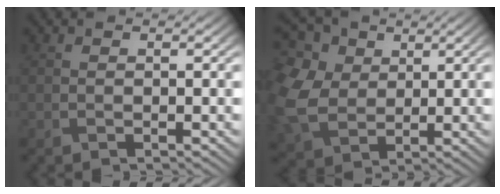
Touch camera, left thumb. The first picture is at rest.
{"total": 11.8, "force": [2.3, 9.1, 7.1], "torque": [-0.228, 0.000, 0.050]}